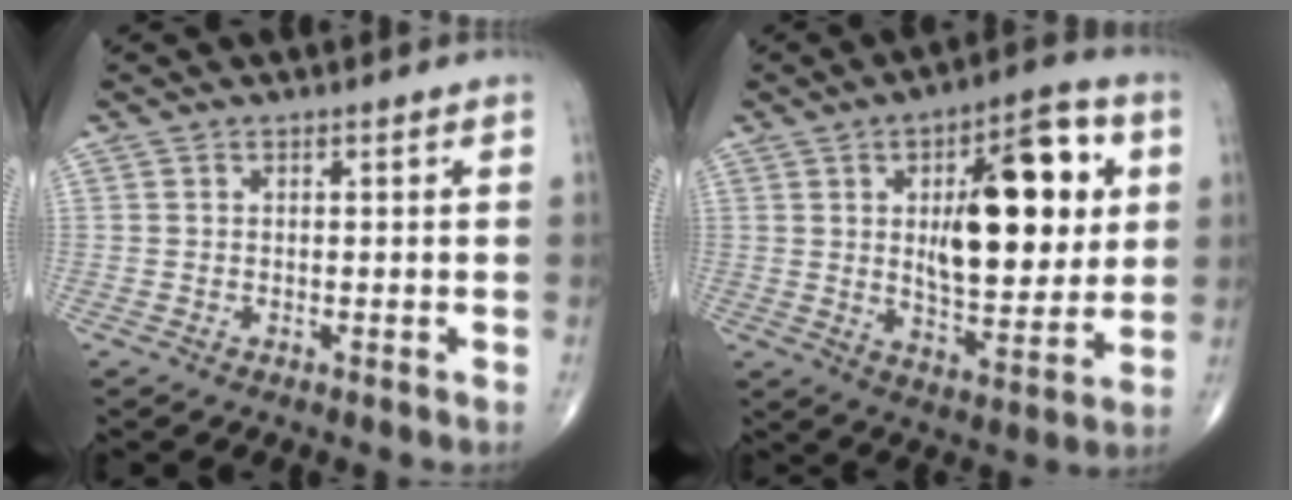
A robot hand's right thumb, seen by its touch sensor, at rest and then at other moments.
{"total": 20.7, "force": [4.5, 9.1, 18.0], "torque": [-0.215, -0.012, 0.067]}